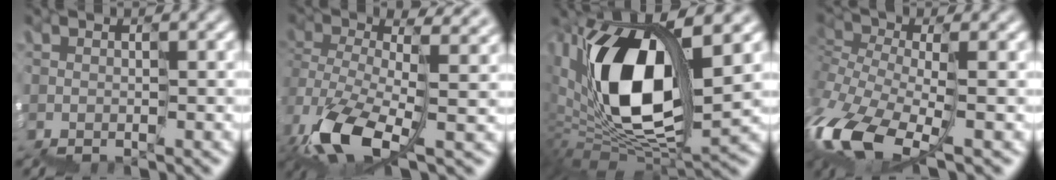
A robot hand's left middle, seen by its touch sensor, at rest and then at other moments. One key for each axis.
{"total": 10.0, "fx": -0.5, "fy": 5.2, "fz": 8.5, "tx": -0.213, "ty": -0.013, "tz": 0.011}
{"total": 10.9, "fx": 4.2, "fy": 4.0, "fz": 9.3, "tx": -0.173, "ty": 0.006, "tz": 0.083}
{"total": 8.5, "fx": -3.0, "fy": 3.8, "fz": 7.0, "tx": -0.175, "ty": -0.017, "tz": -0.062}